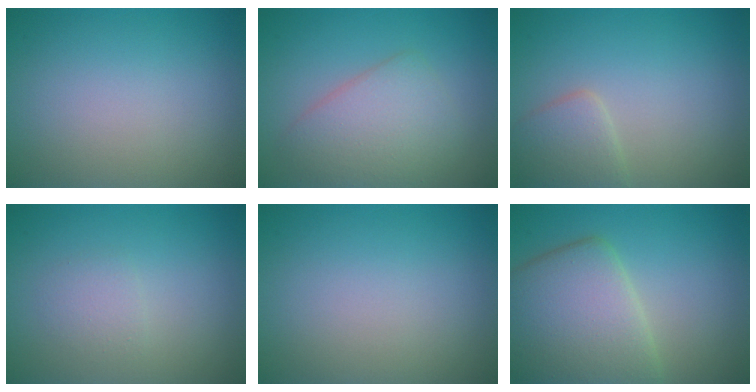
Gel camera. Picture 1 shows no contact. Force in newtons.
{"total": 4.4, "press": 4.4, "slide": 0.1}
{"total": 2.5, "press": 2.5, "slide": 0.3}
{"total": 1.4, "press": 1.4, "slide": 0.0}
{"total": 0.0}
{"total": 7.8, "press": 7.8, "slide": 0.4}